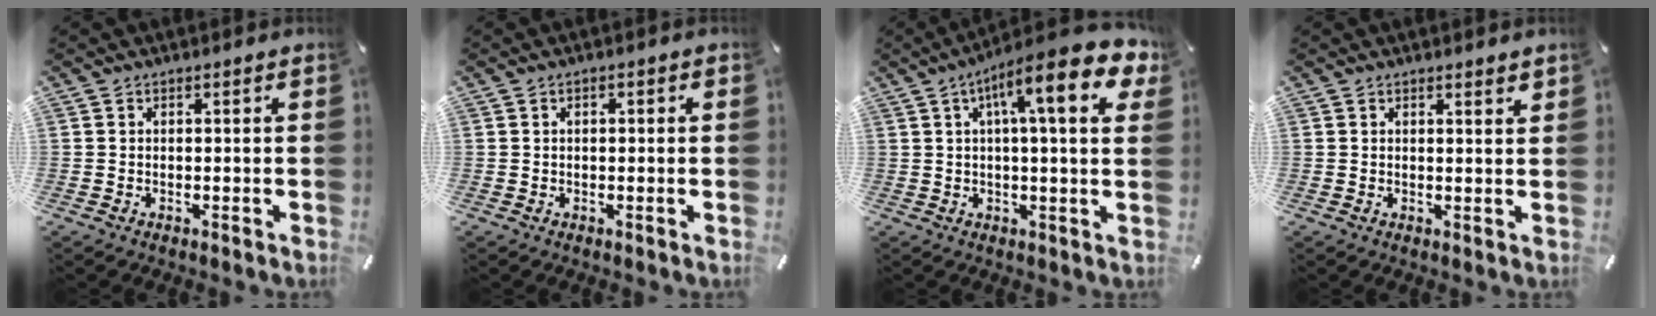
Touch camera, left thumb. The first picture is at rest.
{"total": 1.1, "force": [0.0, 0.5, 1.0], "torque": [-0.017, 0.004, -0.001]}
{"total": 16.6, "force": [6.7, 3.6, 14.8], "torque": [-0.224, -0.029, 0.096]}
{"total": 1.3, "force": [1.2, 0.1, 0.5], "torque": [-0.001, -0.008, 0.020]}